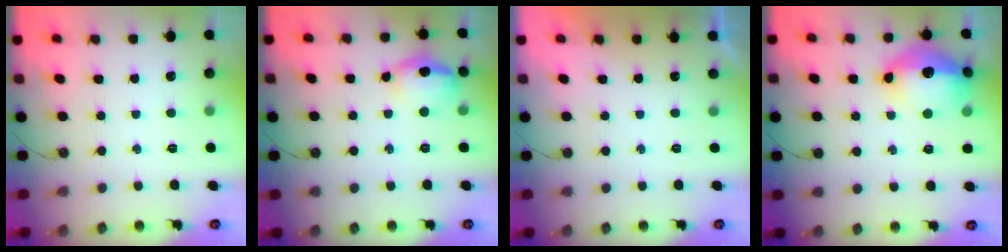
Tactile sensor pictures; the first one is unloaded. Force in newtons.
{"total": 12.9, "press": 12.8, "slide": 1.4}
{"total": 0.0}
{"total": 16.4, "press": 16.3, "slide": 1.6}